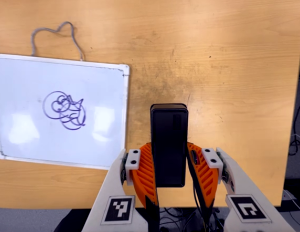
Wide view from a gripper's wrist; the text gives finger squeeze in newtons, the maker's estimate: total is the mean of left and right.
{"total": 3.9, "left": 2.6, "right": 5.3}